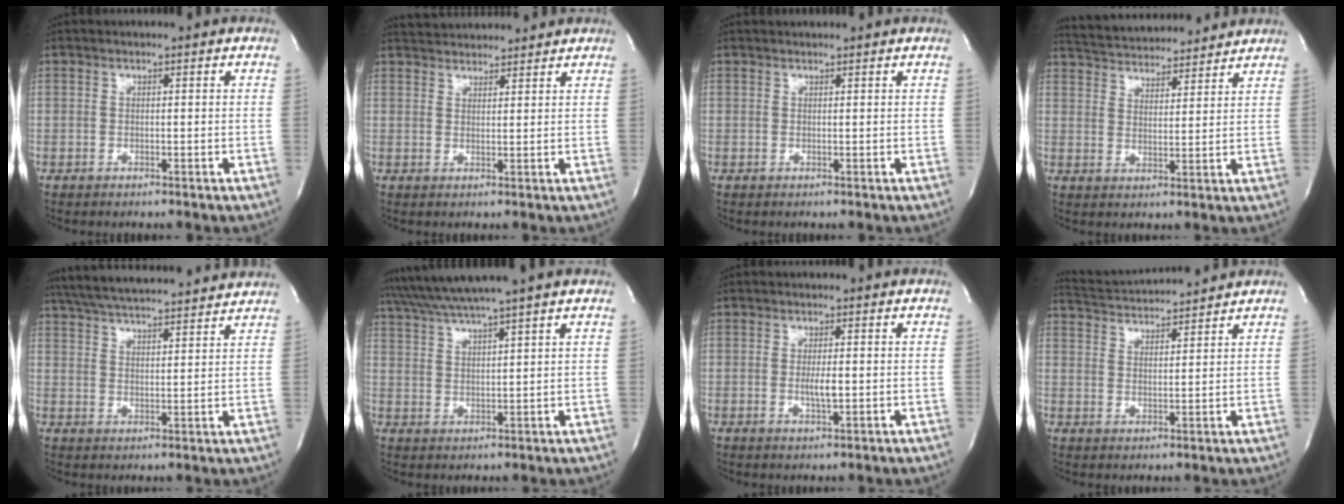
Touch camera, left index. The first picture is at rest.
{"total": 7.2, "force": [7.0, 1.1, 1.3], "torque": [-0.026, 0.031, 0.103]}
{"total": 1.6, "force": [1.6, 0.0, 0.3], "torque": [-0.005, 0.018, 0.027]}
{"total": 14.8, "force": [14.0, 2.6, 4.1], "torque": [-0.070, 0.026, 0.209]}
{"total": 19.5, "force": [17.8, 1.9, 7.7], "torque": [-0.138, 0.034, 0.258]}
{"total": 8.8, "force": [7.5, -1.7, 4.3], "torque": [-0.082, 0.020, 0.127]}
{"total": 2.5, "force": [-0.3, 0.4, 2.5], "torque": [-0.051, -0.004, -0.006]}
{"total": 9.3, "force": [9.0, -0.4, 2.0], "torque": [-0.051, 0.019, 0.149]}